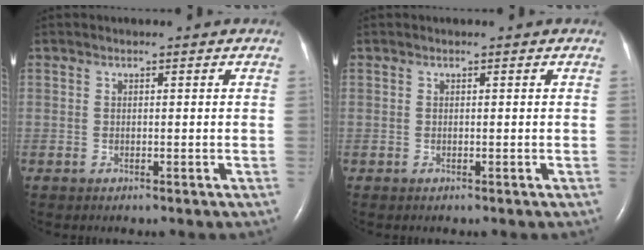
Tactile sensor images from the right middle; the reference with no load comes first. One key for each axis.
{"total": 0.0}